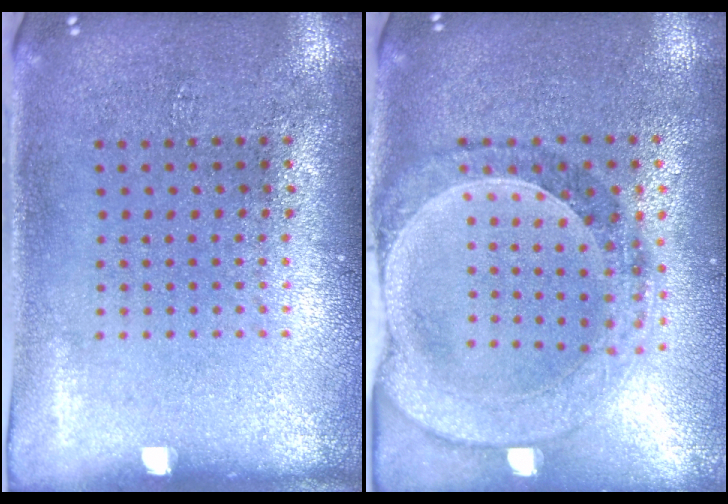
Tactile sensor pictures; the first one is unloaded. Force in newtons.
{"total": 1.5, "press": 1.5, "slide": 0.4}